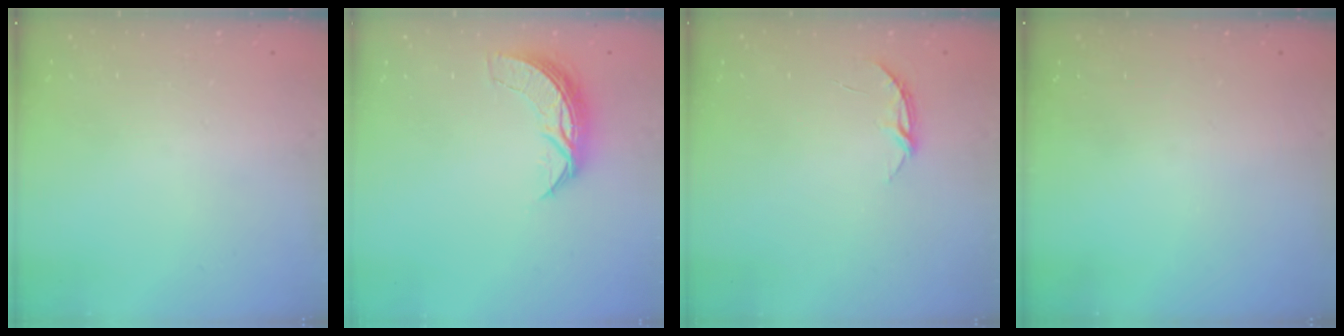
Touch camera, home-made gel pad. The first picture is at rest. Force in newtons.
{"total": 7.7, "press": 7.7, "slide": 0.0}
{"total": 3.7, "press": 3.7, "slide": 0.3}
{"total": 0.0}